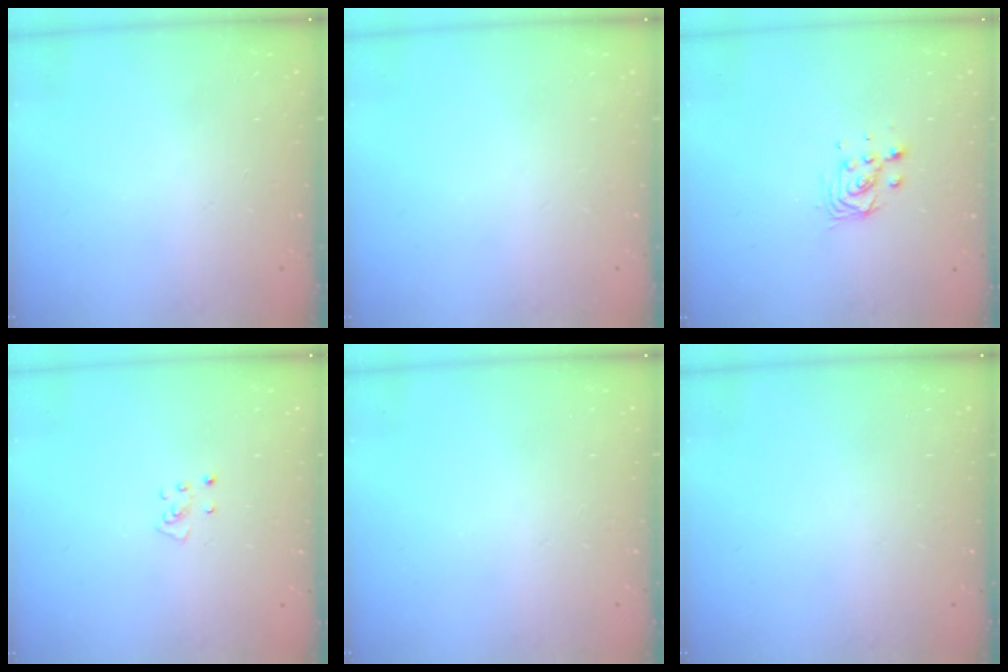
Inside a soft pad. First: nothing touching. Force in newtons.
{"total": 0.0}
{"total": 4.2, "press": 4.2, "slide": 0.3}
{"total": 3.9, "press": 3.9, "slide": 0.3}
{"total": 0.0}
{"total": 0.0}